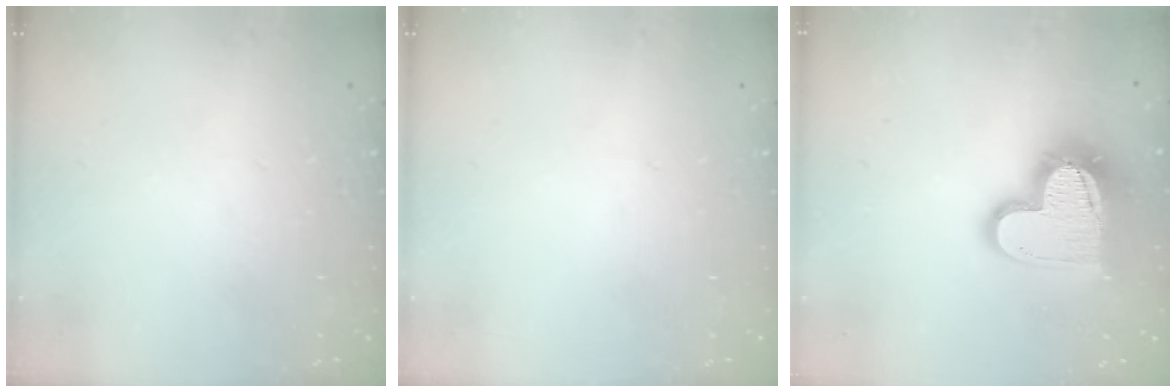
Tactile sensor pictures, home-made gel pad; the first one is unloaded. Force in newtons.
{"total": 0.0}
{"total": 15.7, "press": 15.7, "slide": 1.1}